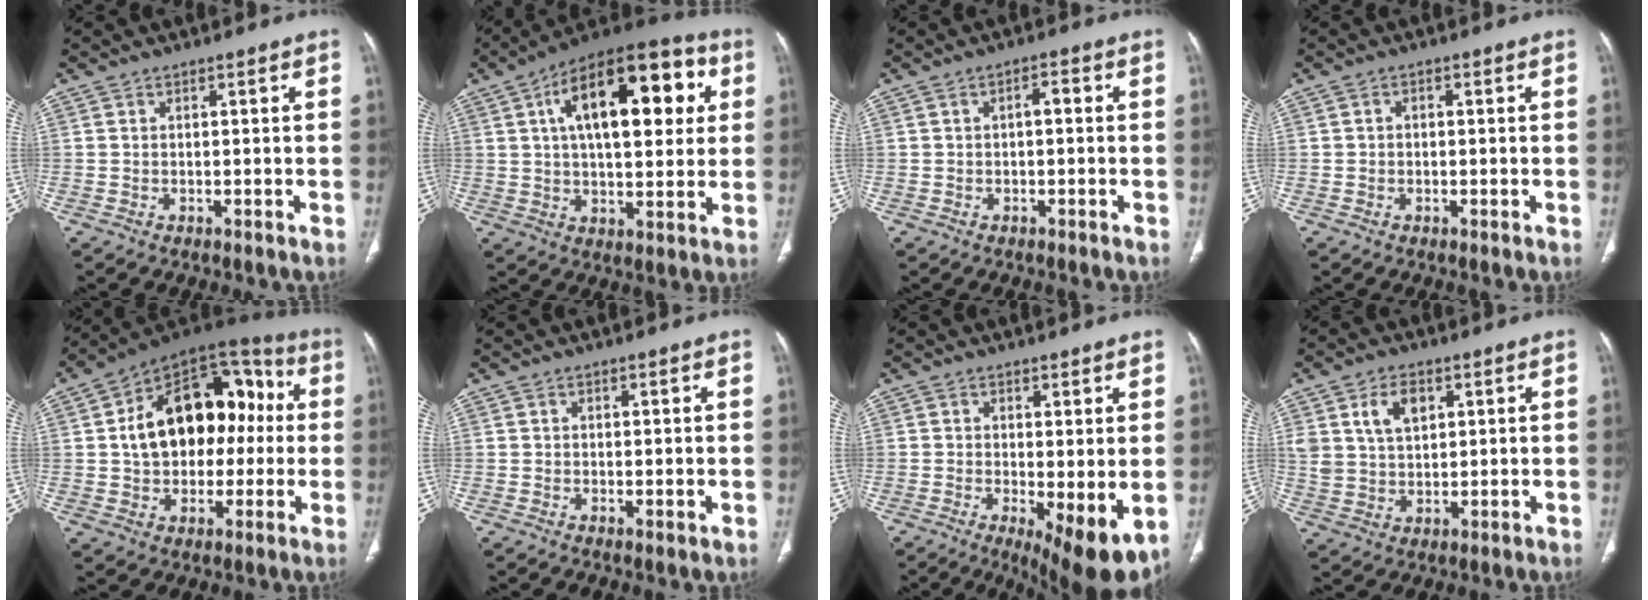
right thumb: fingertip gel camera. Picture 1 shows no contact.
{"total": 23.3, "force": [6.5, 11.0, 19.5], "torque": [-0.269, 0.017, 0.091]}
{"total": 2.0, "force": [-0.1, 1.0, 1.7], "torque": [-0.025, 0.011, -0.005]}
{"total": 0.9, "force": [0.0, 0.8, 0.5], "torque": [-0.003, 0.003, -0.004]}
{"total": 22.4, "force": [1.5, 14.8, 16.7], "torque": [-0.228, 0.043, 0.023]}
{"total": 0.9, "force": [0.0, 0.3, 0.9], "torque": [-0.019, -0.006, 0.000]}
{"total": 9.9, "force": [-1.8, 3.2, 9.2], "torque": [-0.139, -0.026, -0.018]}
{"total": 7.9, "force": [3.4, 5.0, 5.0], "torque": [-0.078, -0.011, 0.069]}